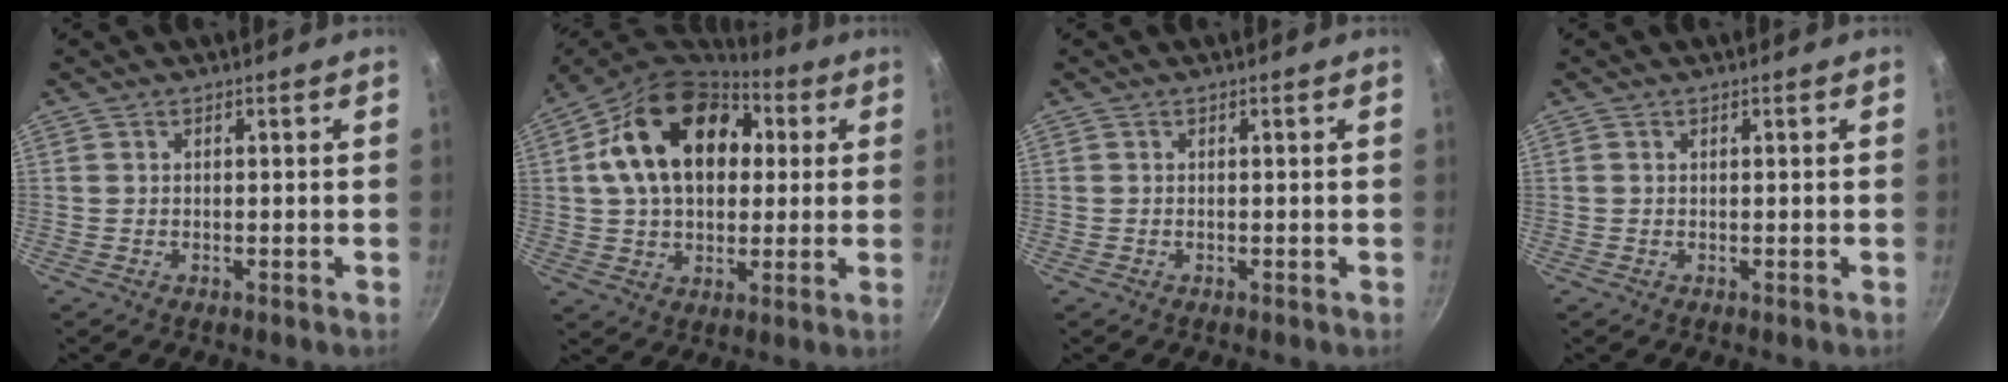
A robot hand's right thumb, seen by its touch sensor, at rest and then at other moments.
{"total": 21.2, "force": [4.8, 14.6, 14.6], "torque": [-0.222, 0.021, 0.066]}
{"total": 0.0}
{"total": 0.0}